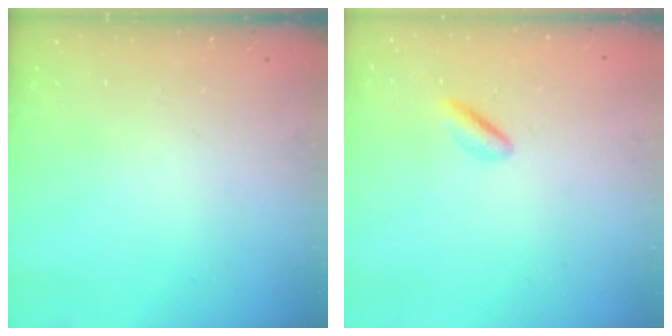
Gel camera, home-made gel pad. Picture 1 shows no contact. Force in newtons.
{"total": 1.6, "press": 1.3, "slide": 0.8}